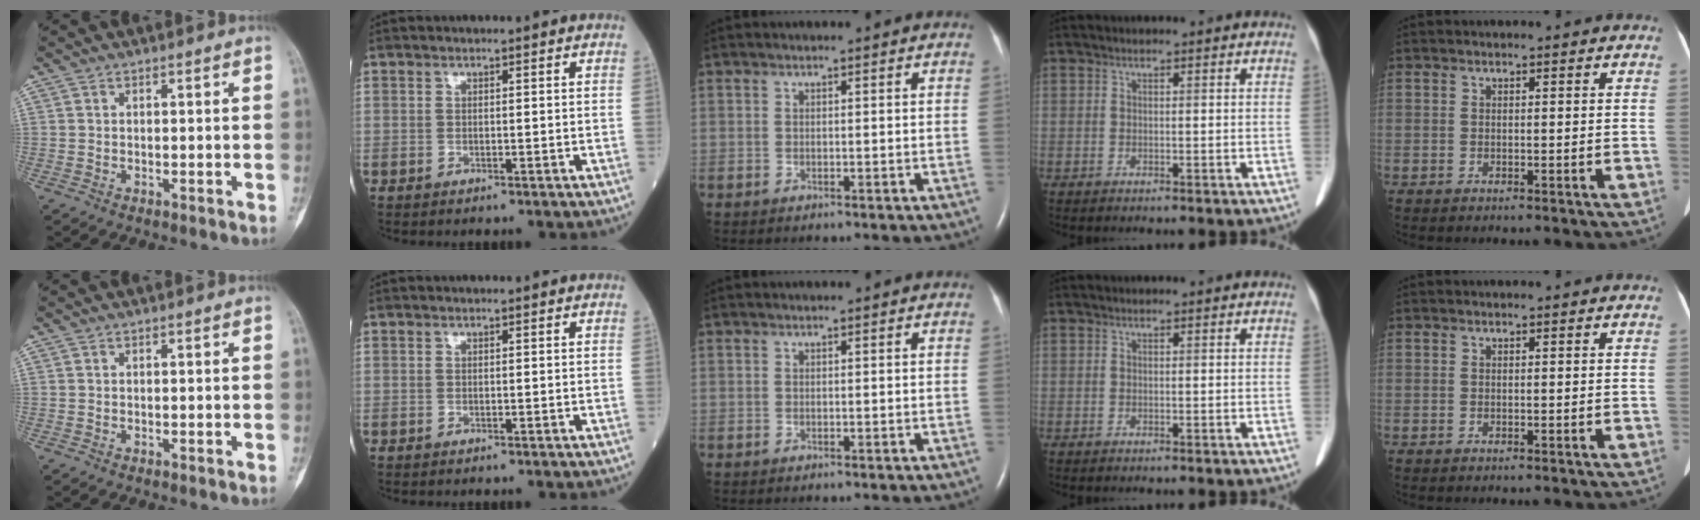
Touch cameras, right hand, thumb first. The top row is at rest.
{}